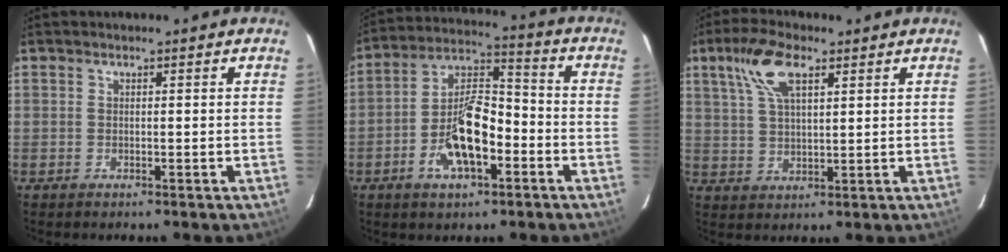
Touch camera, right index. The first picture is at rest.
{"total": 12.3, "force": [-5.0, 5.2, 10.0], "torque": [-0.197, 0.015, -0.086]}
{"total": 8.7, "force": [4.4, 3.5, 6.7], "torque": [-0.131, 0.020, 0.085]}